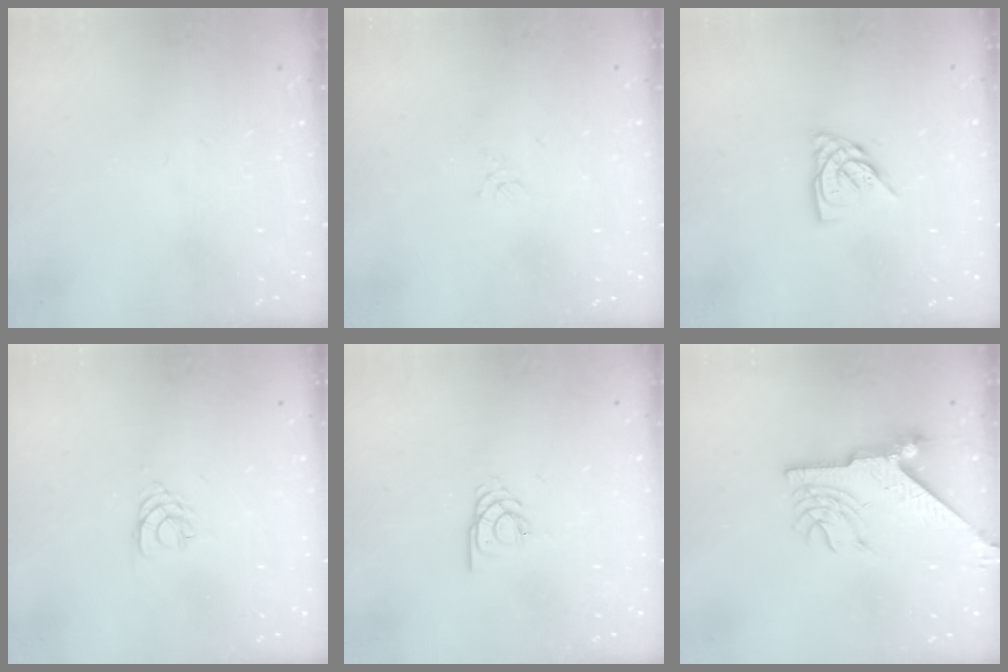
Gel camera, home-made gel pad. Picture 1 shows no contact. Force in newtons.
{"total": 0.0}
{"total": 6.4, "press": 6.4, "slide": 0.7}
{"total": 2.4, "press": 2.3, "slide": 0.4}
{"total": 2.1, "press": 2.1, "slide": 0.3}
{"total": 8.5, "press": 8.4, "slide": 1.0}